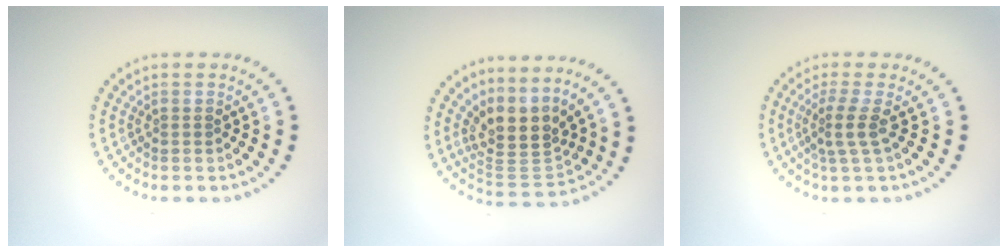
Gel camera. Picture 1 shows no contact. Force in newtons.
{"total": 4.0, "press": 3.0, "slide": 2.7}
{"total": 2.2, "press": 1.5, "slide": 1.7}